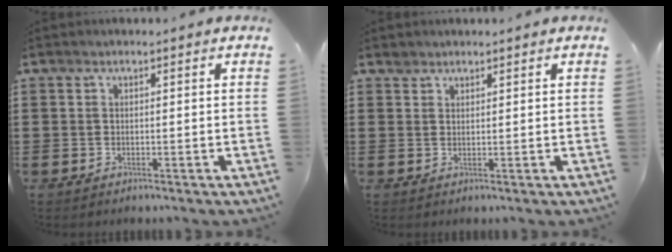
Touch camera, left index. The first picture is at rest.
{"total": 1.3, "force": [1.1, 0.6, -0.1], "torque": [-0.001, 0.000, 0.023]}